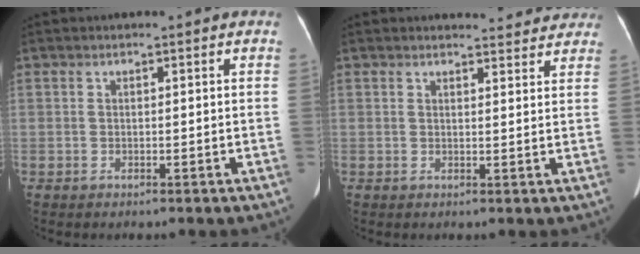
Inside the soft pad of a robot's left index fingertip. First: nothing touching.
{"total": 7.6, "force": [7.2, 2.1, 1.0], "torque": [0.012, -0.002, 0.058]}